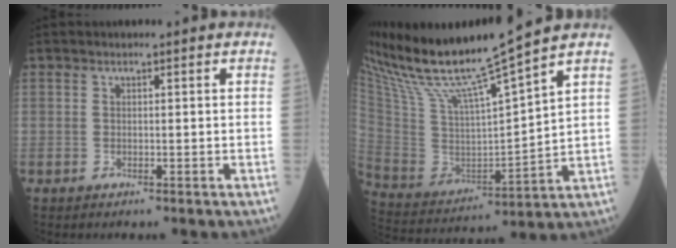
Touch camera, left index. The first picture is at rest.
{"total": 16.6, "force": [14.1, -1.9, 8.6], "torque": [-0.177, -0.021, 0.272]}